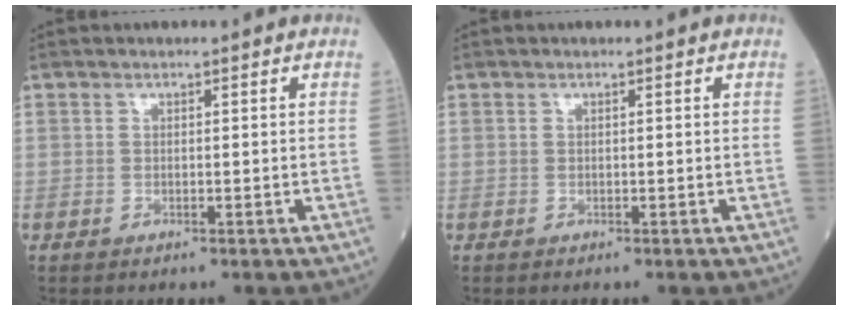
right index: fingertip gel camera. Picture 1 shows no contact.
{"total": 0.0}